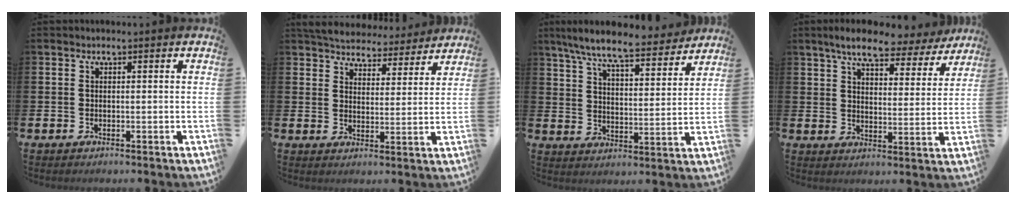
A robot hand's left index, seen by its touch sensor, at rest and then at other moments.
{"total": 6.1, "force": [5.9, 1.5, 0.5], "torque": [-0.034, -0.041, 0.104]}
{"total": 8.7, "force": [7.9, 1.0, 3.5], "torque": [-0.090, -0.047, 0.137]}
{"total": 7.2, "force": [6.5, 1.7, 2.6], "torque": [-0.062, -0.032, 0.110]}